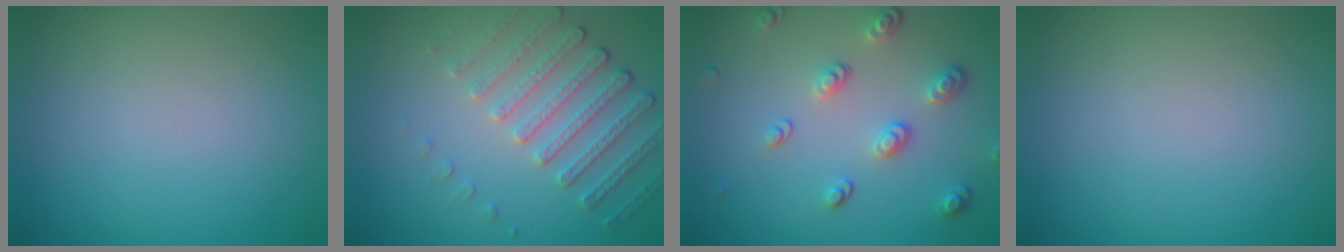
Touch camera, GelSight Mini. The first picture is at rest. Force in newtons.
{"total": 4.5, "press": 3.4, "slide": 2.9}
{"total": 3.3, "press": 2.6, "slide": 2.1}
{"total": 0.0}